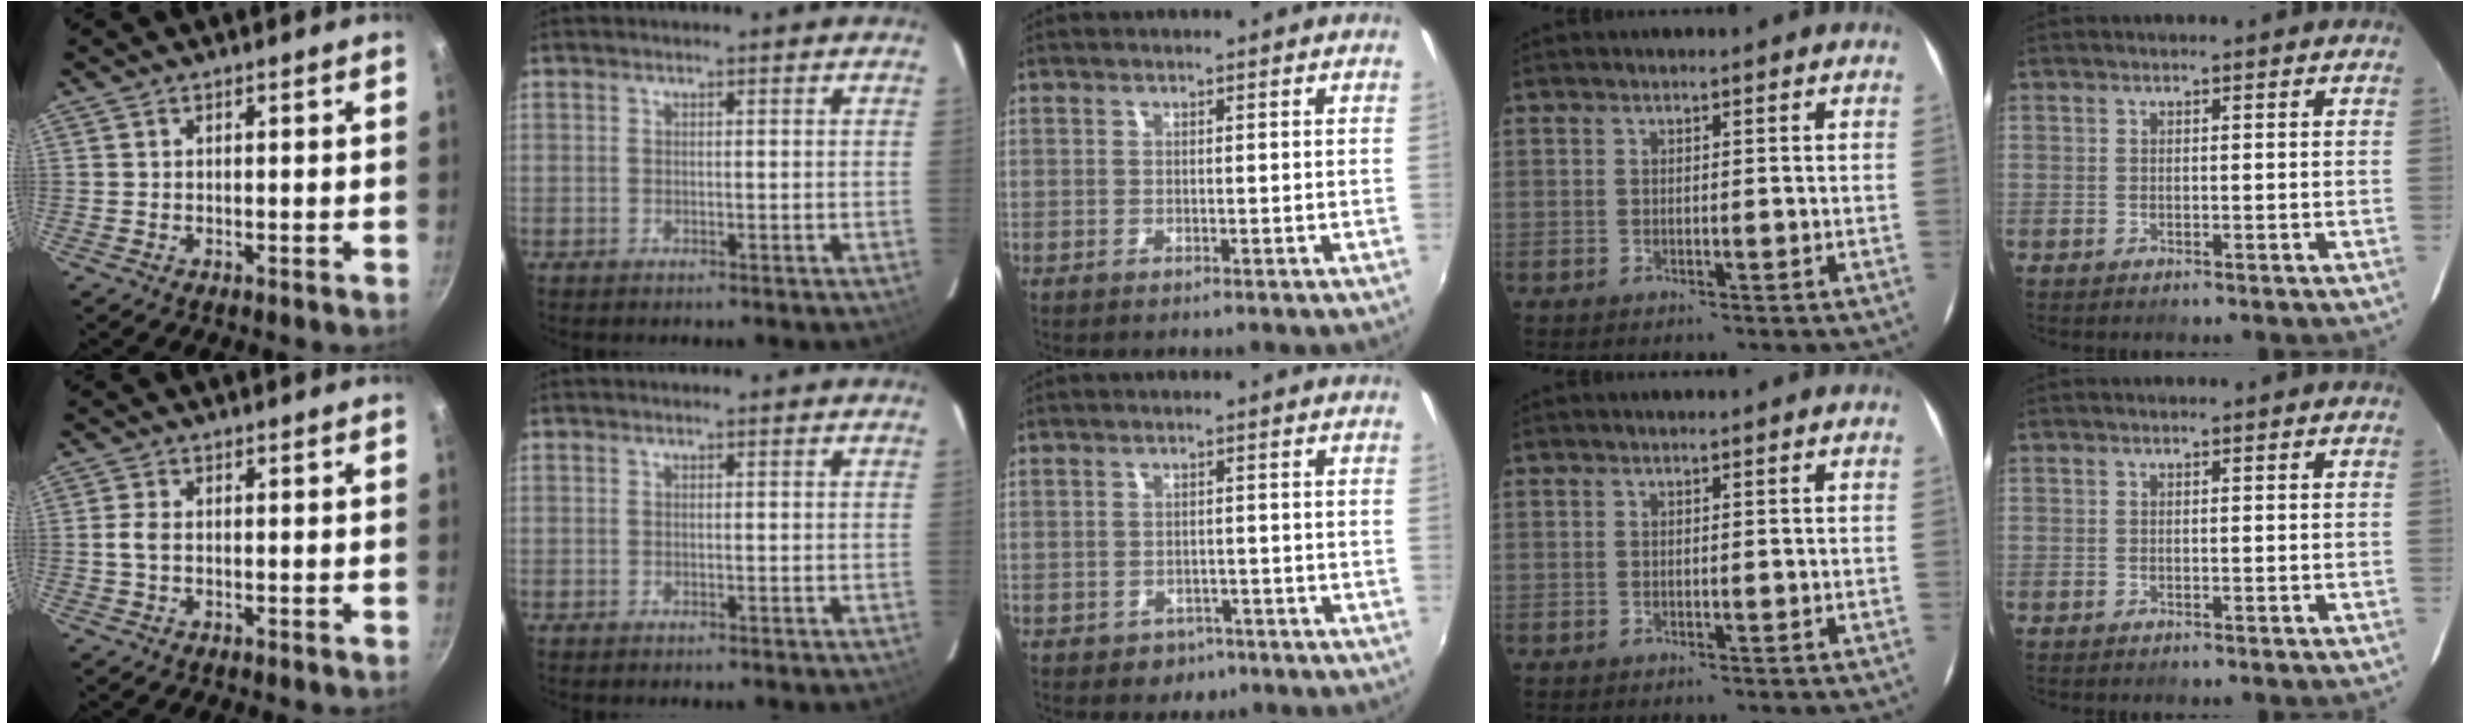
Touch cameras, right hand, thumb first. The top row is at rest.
{"thumb": {"total": 2.4, "force": [-0.2, 1.4, 1.9], "torque": [-0.041, 0.008, -0.006]}, "middle": {"total": 4.2, "force": [-2.3, 3.3, 1.0], "torque": [-0.031, -0.003, -0.028]}}